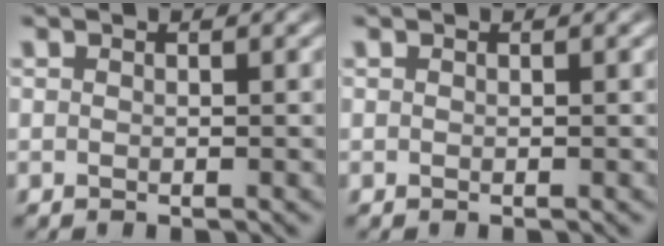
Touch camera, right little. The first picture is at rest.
{"total": 0.0}